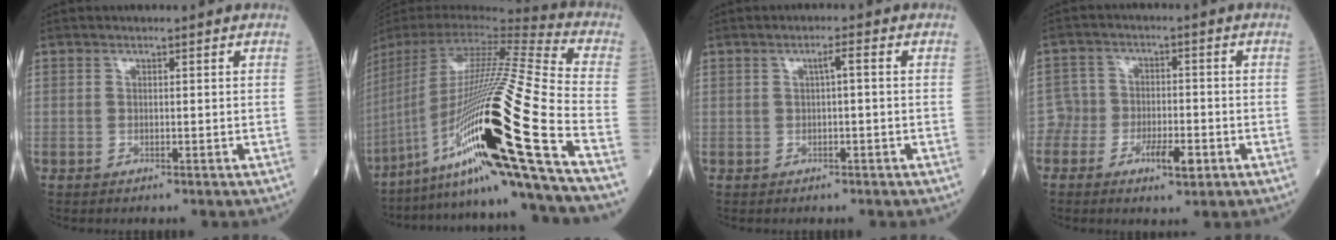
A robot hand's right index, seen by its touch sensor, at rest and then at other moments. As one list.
[{"total": 31.6, "force": [-12.9, -0.1, 28.9], "torque": [-0.515, -0.039, -0.230]}, {"total": 1.7, "force": [0.2, 0.0, 1.7], "torque": [-0.025, 0.005, 0.003]}, {"total": 5.4, "force": [-2.7, 3.0, 3.6], "torque": [-0.053, 0.008, -0.045]}]